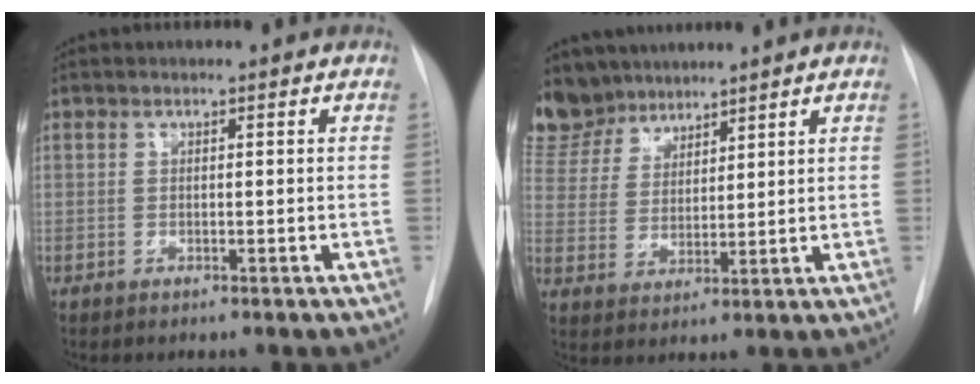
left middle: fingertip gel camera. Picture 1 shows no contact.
{"total": 10.4, "force": [9.2, 4.8, 1.2], "torque": [-0.033, 0.014, 0.193]}